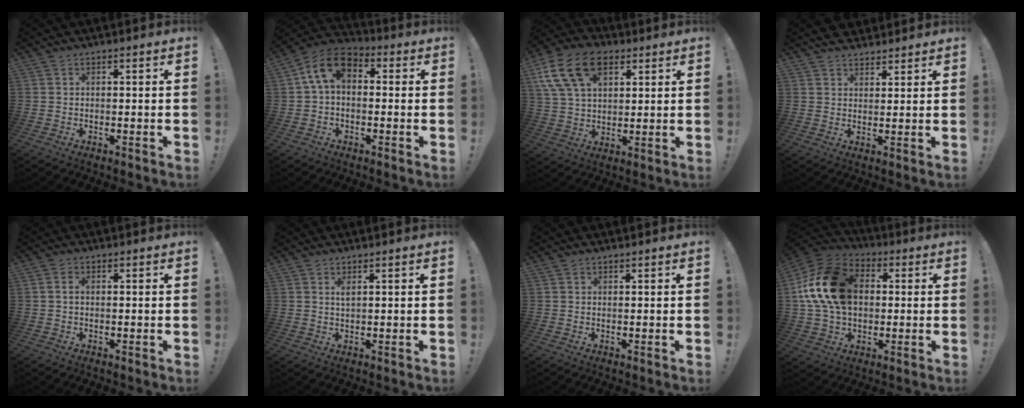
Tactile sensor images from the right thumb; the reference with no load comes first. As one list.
[{"total": 9.5, "force": [1.9, 6.1, 7.0], "torque": [-0.142, 0.011, 0.040]}, {"total": 17.2, "force": [8.1, 10.9, 10.6], "torque": [-0.199, -0.024, 0.149]}, {"total": 4.1, "force": [3.5, 2.0, 0.3], "torque": [0.008, -0.023, 0.064]}, {"total": 1.2, "force": [0.1, 0.7, 1.0], "torque": [-0.017, 0.002, 0.000]}, {"total": 1.4, "force": [0.8, 0.1, 1.2], "torque": [-0.023, 0.000, 0.012]}, {"total": 0.8, "force": [0.8, 0.1, 0.0], "torque": [0.008, -0.003, 0.015]}, {"total": 20.6, "force": [3.1, 14.9, 13.9], "torque": [-0.229, 0.012, 0.066]}]